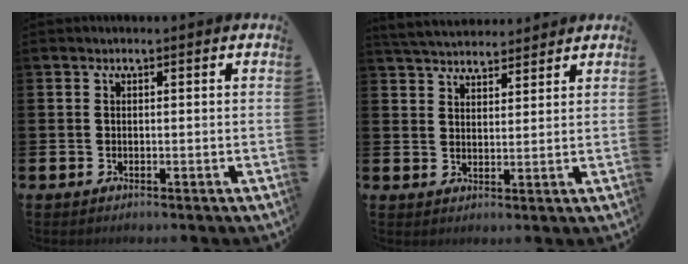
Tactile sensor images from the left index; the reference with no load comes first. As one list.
[{"total": 4.4, "force": [4.3, 0.9, 0.4], "torque": [-0.029, -0.016, 0.080]}]